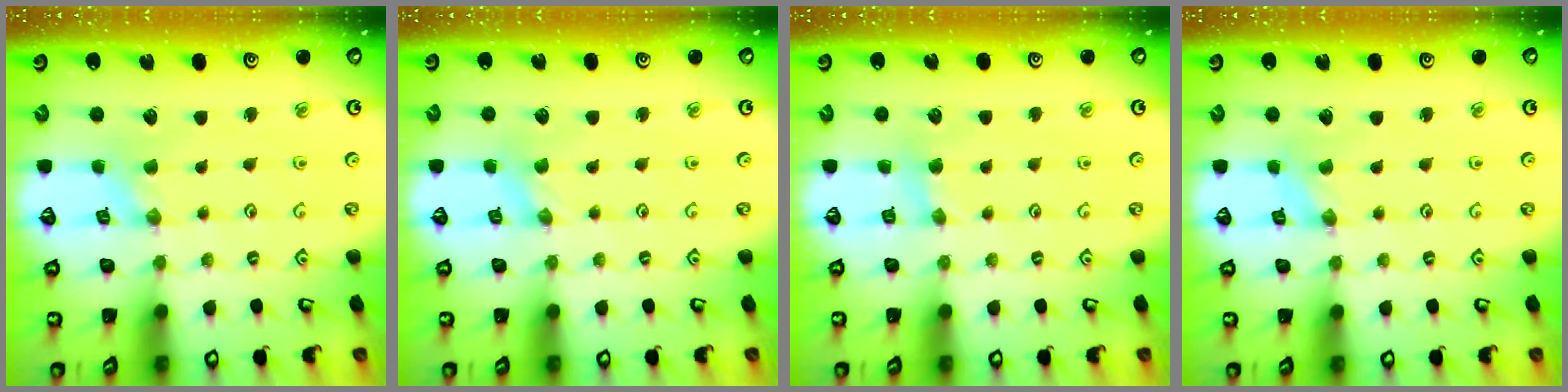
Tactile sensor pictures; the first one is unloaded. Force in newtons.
{"total": 0.0}
{"total": 3.1, "press": 3.1, "slide": 0.5}
{"total": 0.0}